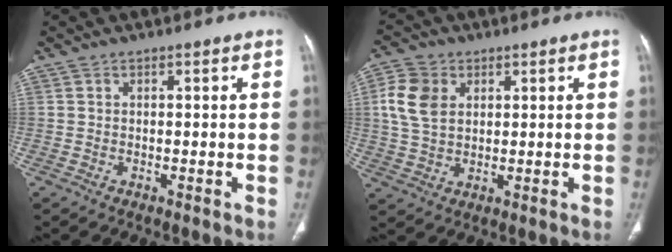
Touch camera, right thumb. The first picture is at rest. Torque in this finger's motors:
{"motor_torque": [-0.49, 0.89, 0.85, 0.08, 0.00]}